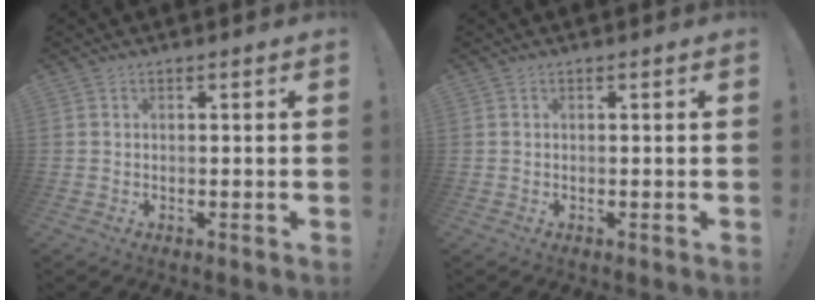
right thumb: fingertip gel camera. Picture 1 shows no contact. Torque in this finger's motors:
{"motor_torque": [-0.10, 0.11, -0.06, 0.07, 0.02]}